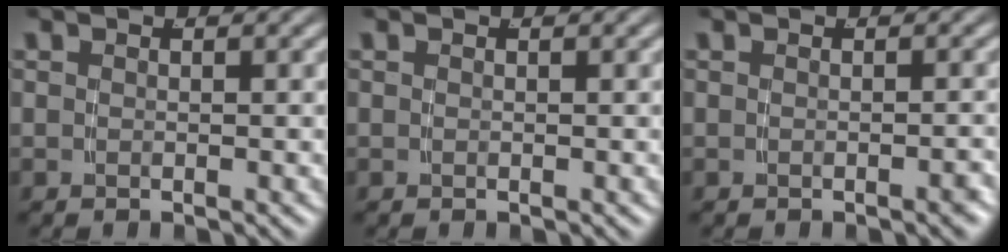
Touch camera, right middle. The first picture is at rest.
{"total": 0.0}
{"total": 0.6, "force": [-0.5, 0.0, 0.4], "torque": [-0.003, 0.006, -0.010]}